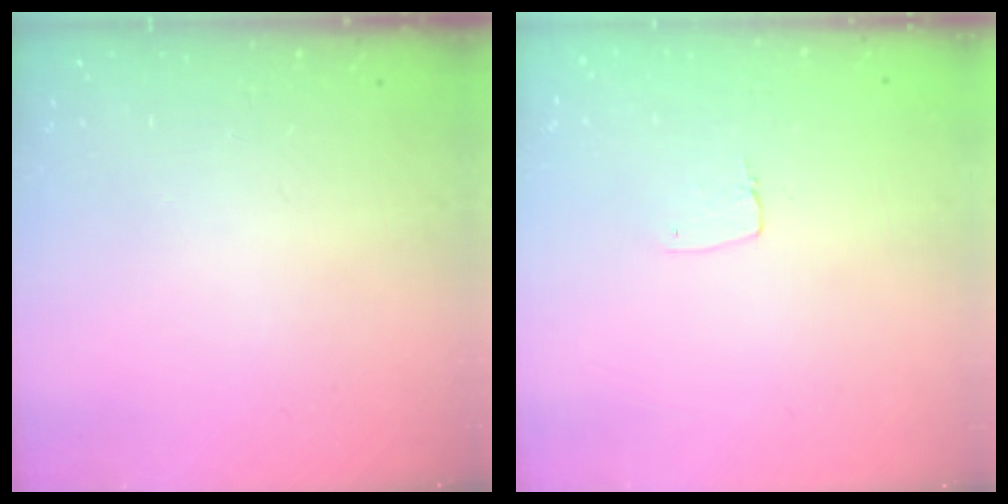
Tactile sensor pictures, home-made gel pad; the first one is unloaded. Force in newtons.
{"total": 3.8, "press": 3.8, "slide": 0.2}